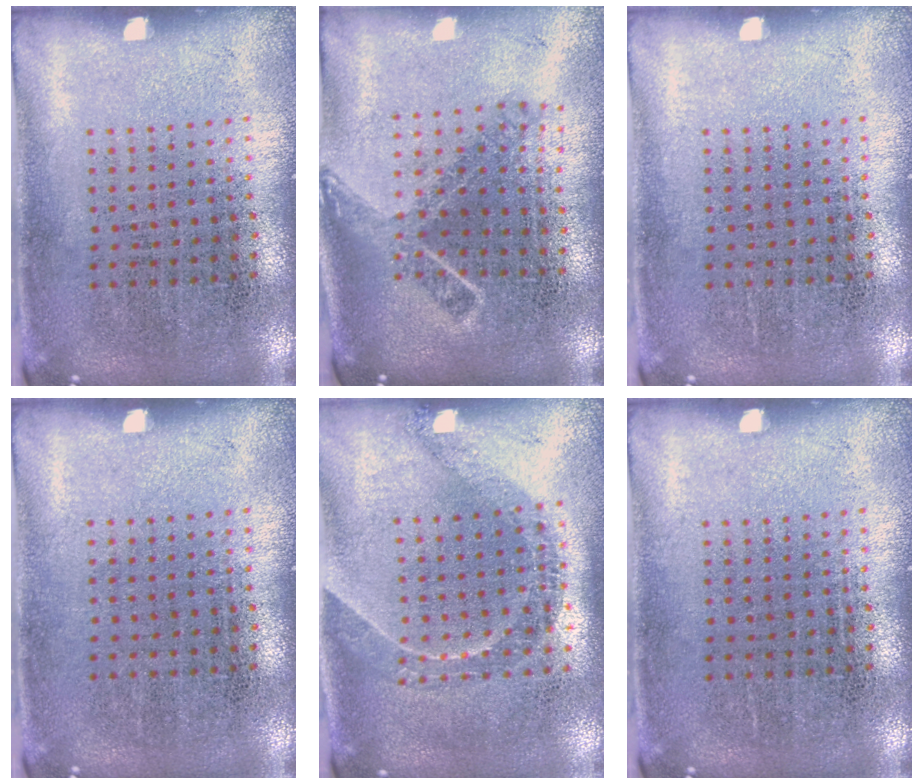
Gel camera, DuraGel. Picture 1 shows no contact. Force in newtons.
{"total": 1.7, "press": 1.2, "slide": 1.2}
{"total": 0.0}
{"total": 0.0}
{"total": 1.5, "press": 1.3, "slide": 0.9}
{"total": 0.0}